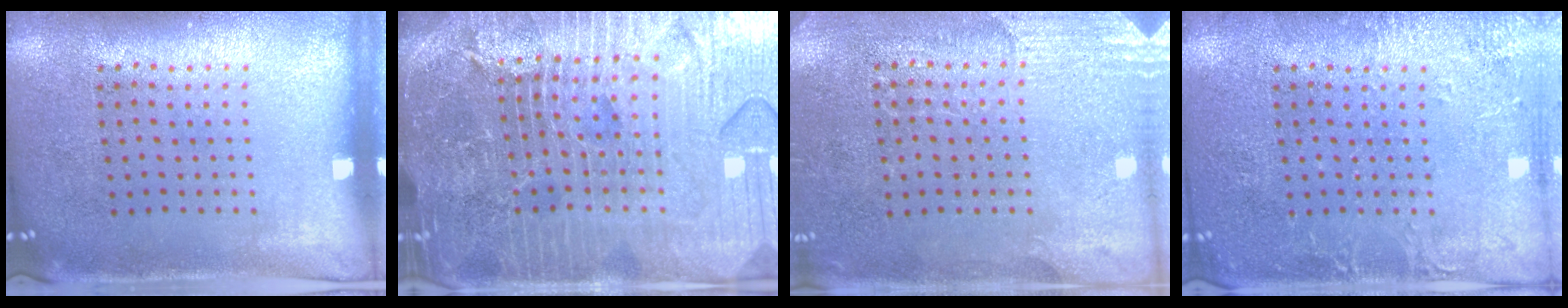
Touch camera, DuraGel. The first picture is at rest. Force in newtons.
{"total": 5.9, "press": 5.3, "slide": 2.8}
{"total": 2.7, "press": 2.5, "slide": 0.9}
{"total": 2.5, "press": 2.5, "slide": 0.3}